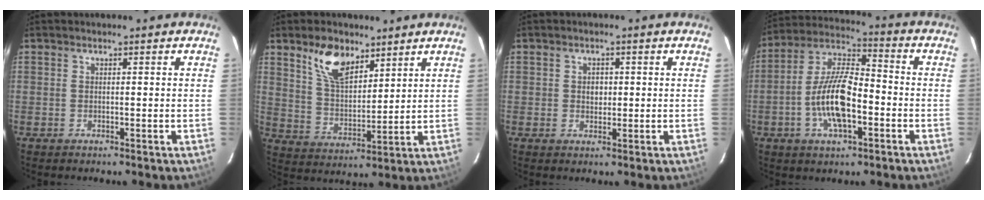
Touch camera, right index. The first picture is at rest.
{"total": 10.1, "force": [6.6, 5.0, 5.8], "torque": [-0.105, 0.011, 0.129]}
{"total": 2.1, "force": [0.1, 1.8, 1.1], "torque": [-0.016, 0.004, 0.001]}
{"total": 13.5, "force": [-3.9, 5.3, 11.8], "torque": [-0.243, 0.005, -0.077]}